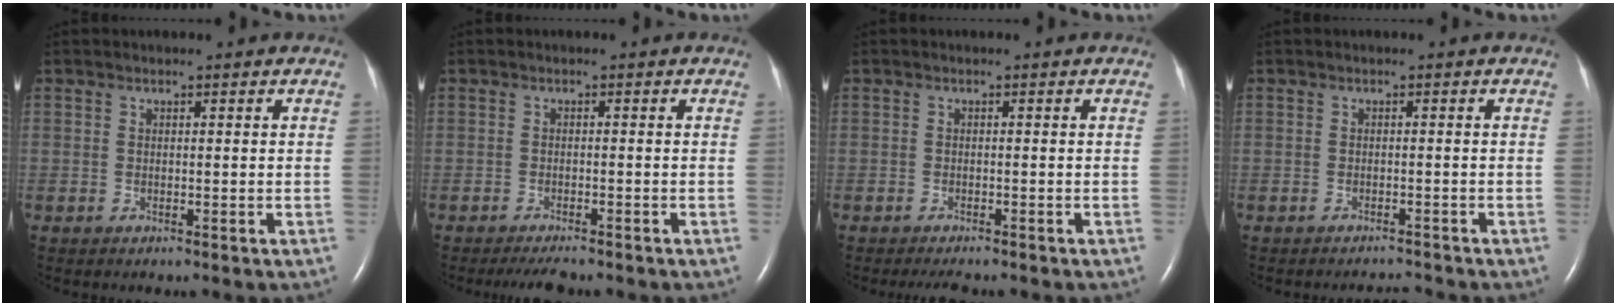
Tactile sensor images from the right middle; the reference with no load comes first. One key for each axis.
{"total": 3.7, "fx": -3.2, "fy": 0.5, "fz": 1.7, "tx": -0.028, "ty": -0.008, "tz": -0.045}
{"total": 3.5, "fx": -3.0, "fy": 0.7, "fz": 1.6, "tx": -0.021, "ty": -0.007, "tz": -0.039}
{"total": 1.8, "fx": -1.7, "fy": -0.3, "fz": -0.2, "tx": 0.001, "ty": -0.009, "tz": -0.022}